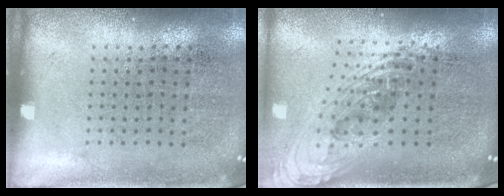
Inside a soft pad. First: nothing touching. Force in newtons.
{"total": 2.2, "press": 1.6, "slide": 1.5}